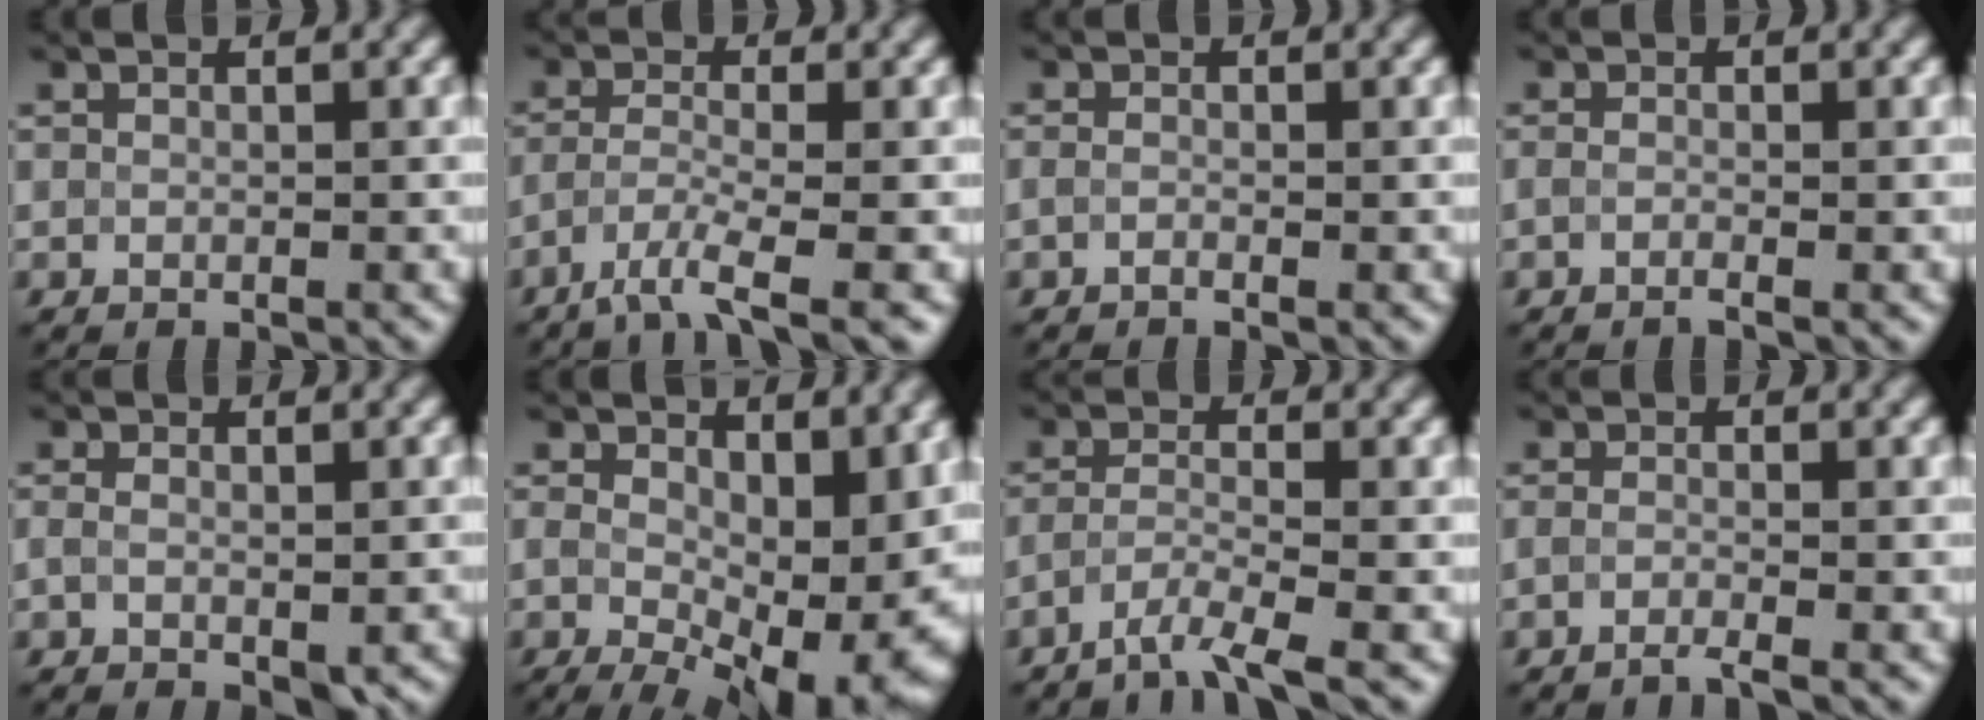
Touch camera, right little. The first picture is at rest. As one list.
[{"total": 4.3, "force": [-3.3, 0.3, 2.7], "torque": [-0.045, -0.003, -0.064]}, {"total": 1.1, "force": [-1.0, 0.0, 0.5], "torque": [-0.006, -0.003, -0.013]}, {"total": 1.3, "force": [-0.9, 0.2, 0.9], "torque": [-0.008, -0.004, -0.014]}, {"total": 3.0, "force": [-1.4, 1.4, 2.2], "torque": [-0.037, -0.003, -0.013]}, {"total": 13.3, "force": [-1.1, 6.9, 11.3], "torque": [-0.159, -0.029, 0.013]}, {"total": 3.4, "force": [-2.9, 0.0, 1.8], "torque": [-0.032, 0.000, -0.062]}, {"total": 1.8, "force": [-1.7, 0.0, 0.8], "torque": [-0.005, -0.004, -0.033]}]